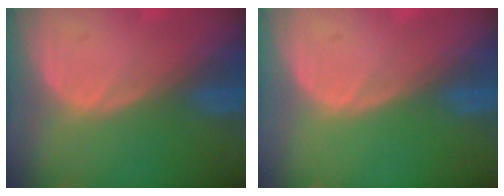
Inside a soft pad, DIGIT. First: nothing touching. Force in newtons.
{"total": 0.0}